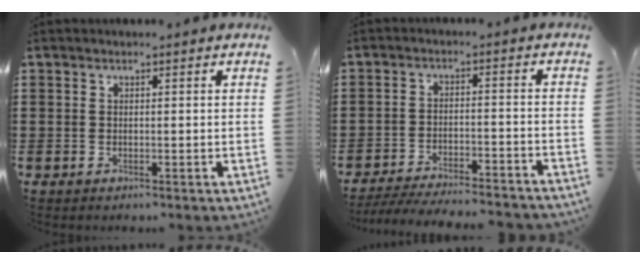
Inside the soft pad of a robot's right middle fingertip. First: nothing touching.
{"total": 5.0, "force": [-4.8, 0.0, 1.3], "torque": [-0.028, -0.007, -0.096]}